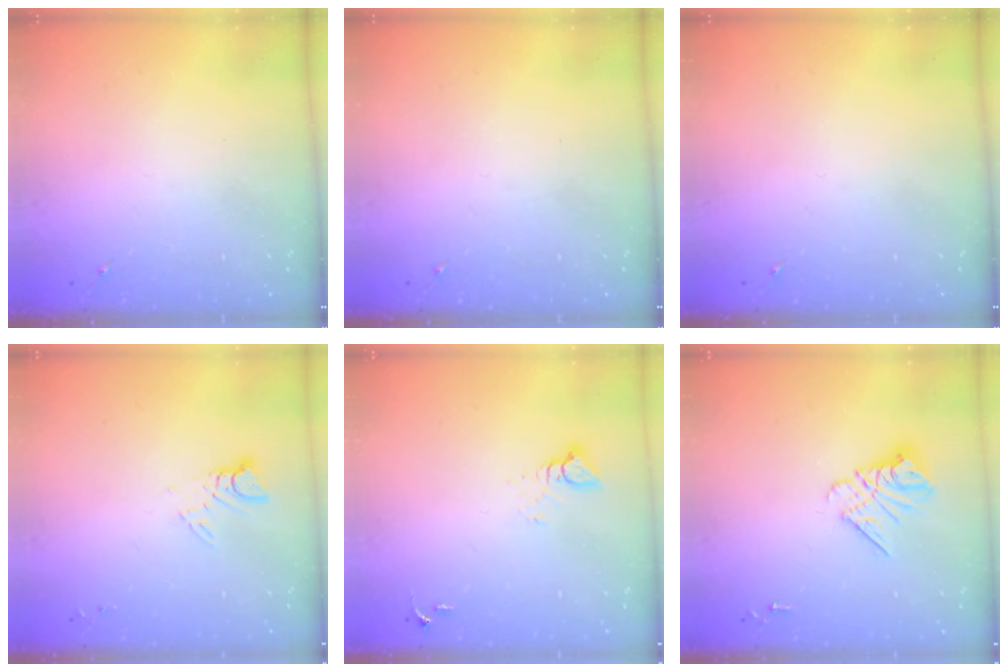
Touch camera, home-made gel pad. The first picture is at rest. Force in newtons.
{"total": 0.0}
{"total": 0.0}
{"total": 3.2, "press": 3.2, "slide": 0.3}
{"total": 3.5, "press": 3.5, "slide": 0.2}
{"total": 10.7, "press": 10.7, "slide": 1.0}